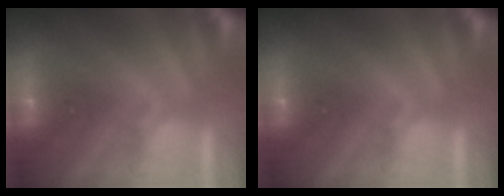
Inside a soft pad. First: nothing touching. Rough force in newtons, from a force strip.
{"total": 0.0}